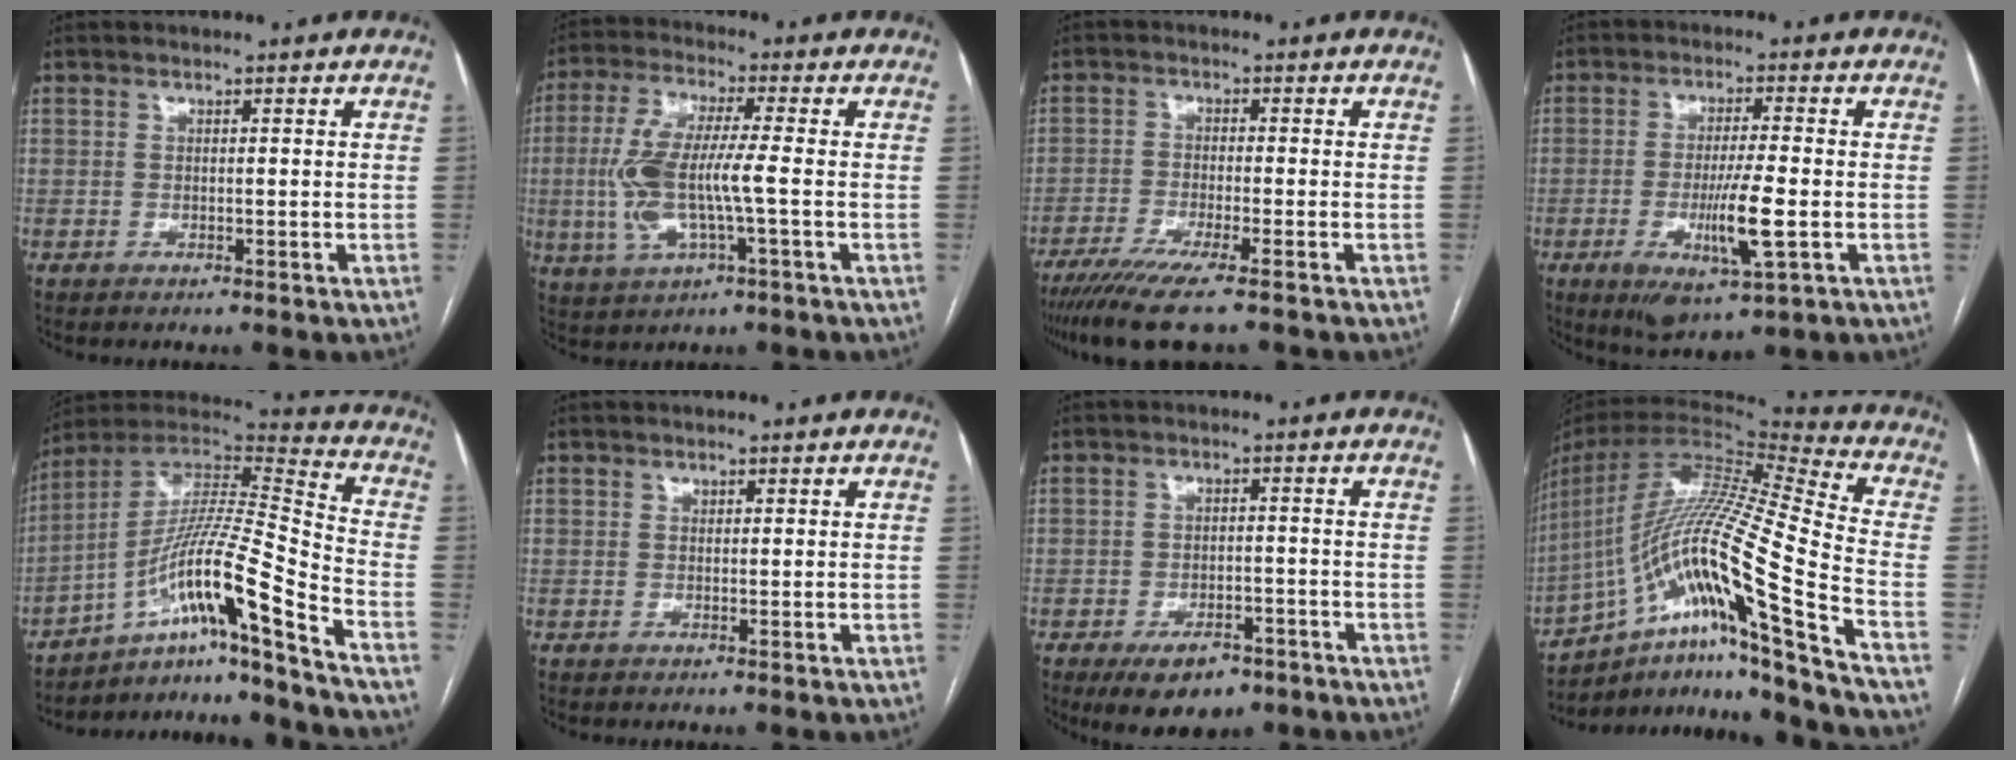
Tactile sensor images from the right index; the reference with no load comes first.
{"total": 10.8, "force": [-1.3, 1.8, 10.6], "torque": [-0.230, 0.007, -0.024]}
{"total": 9.3, "force": [-6.8, 0.4, 6.2], "torque": [-0.099, -0.022, -0.112]}
{"total": 9.6, "force": [-2.6, 1.0, 9.2], "torque": [-0.166, -0.022, -0.041]}
{"total": 17.6, "force": [-11.1, -1.8, 13.6], "torque": [-0.254, 0.017, -0.189]}
{"total": 0.6, "force": [0.4, 0.4, 0.2], "torque": [-0.001, -0.001, 0.005]}
{"total": 7.0, "force": [-4.5, 3.6, 4.0], "torque": [-0.062, -0.002, -0.065]}
{"total": 25.8, "force": [-12.1, -0.7, 22.7], "torque": [-0.402, -0.012, -0.211]}